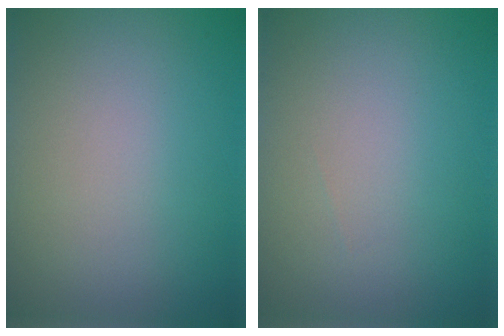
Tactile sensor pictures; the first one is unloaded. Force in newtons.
{"total": 0.0}